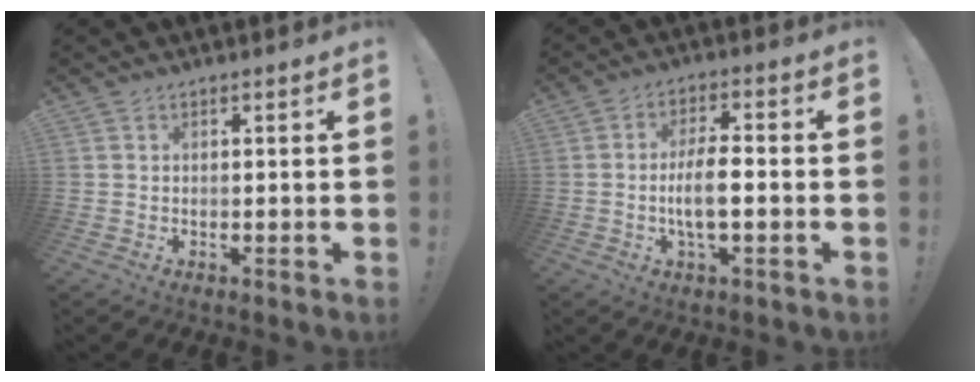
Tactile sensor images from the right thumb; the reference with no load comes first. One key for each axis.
{"total": 8.3, "fx": -1.8, "fy": 2.5, "fz": 7.7, "tx": -0.156, "ty": 0.006, "tz": -0.034}